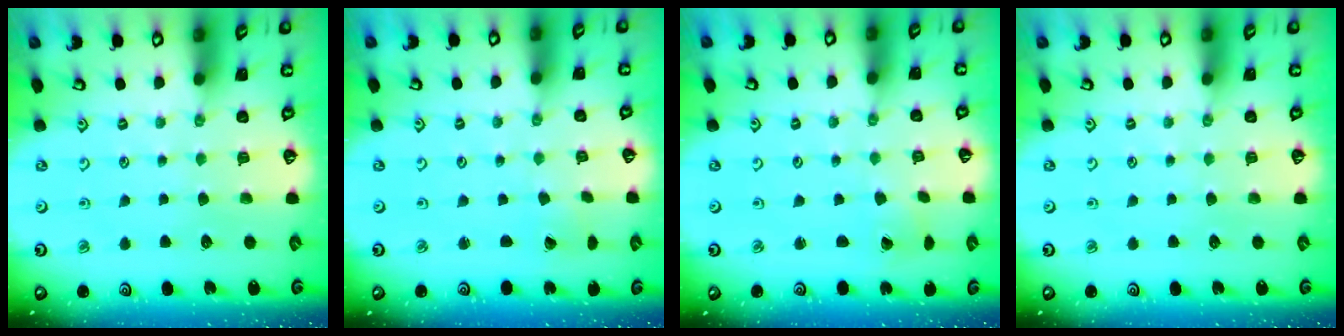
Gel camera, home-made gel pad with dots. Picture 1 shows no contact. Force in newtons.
{"total": 0.6, "press": 0.6, "slide": 0.1}
{"total": 1.6, "press": 1.6, "slide": 0.1}
{"total": 0.0}